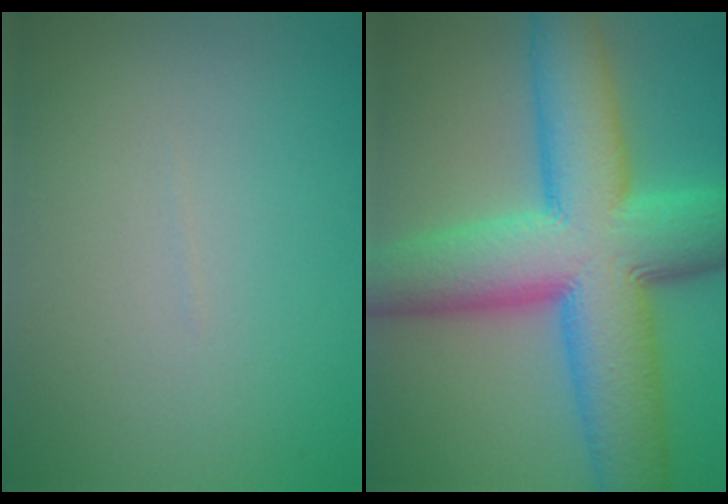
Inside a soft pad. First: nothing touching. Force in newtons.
{"total": 14.9, "press": 14.9, "slide": 0.3}